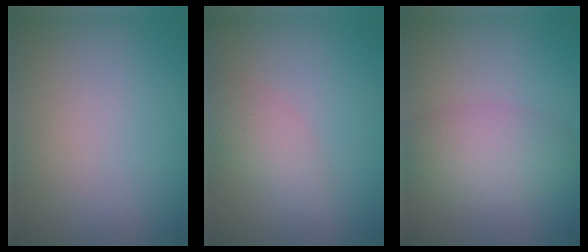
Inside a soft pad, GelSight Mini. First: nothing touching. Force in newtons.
{"total": 2.3, "press": 2.3, "slide": 0.0}
{"total": 4.4, "press": 4.4, "slide": 0.1}